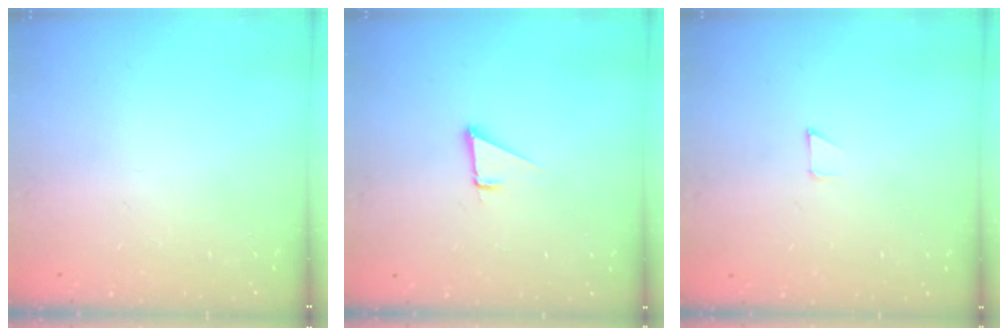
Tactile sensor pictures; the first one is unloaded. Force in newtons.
{"total": 1.9, "press": 1.9, "slide": 0.1}
{"total": 2.6, "press": 2.6, "slide": 0.2}